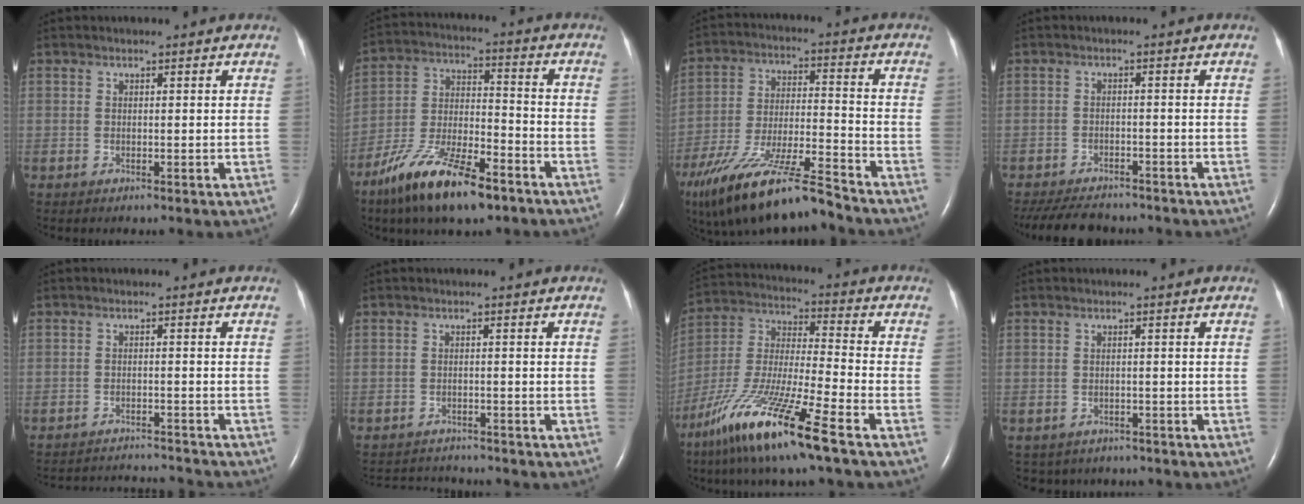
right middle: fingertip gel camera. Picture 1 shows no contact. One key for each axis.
{"total": 16.0, "fx": -10.7, "fy": 4.2, "fz": 11.1, "tx": -0.229, "ty": -0.014, "tz": -0.197}
{"total": 19.2, "fx": -15.2, "fy": 2.5, "fz": 11.4, "tx": -0.216, "ty": -0.026, "tz": -0.274}
{"total": 10.9, "fx": -9.5, "fy": 3.6, "fz": 4.0, "tx": -0.081, "ty": -0.010, "tz": -0.134}
{"total": 12.7, "fx": -12.4, "fy": 0.8, "fz": 2.6, "tx": -0.052, "ty": 0.000, "tz": -0.167}
{"total": 6.4, "fx": -6.3, "fy": 0.9, "fz": 0.8, "tx": -0.016, "ty": 0.001, "tz": -0.091}
{"total": 18.3, "fx": -11.5, "fy": 0.7, "fz": 14.2, "tx": -0.321, "ty": -0.047, "tz": -0.217}
{"total": 6.1, "fx": -5.1, "fy": 3.2, "fz": 0.6, "tx": -0.009, "ty": 0.004, "tz": -0.059}